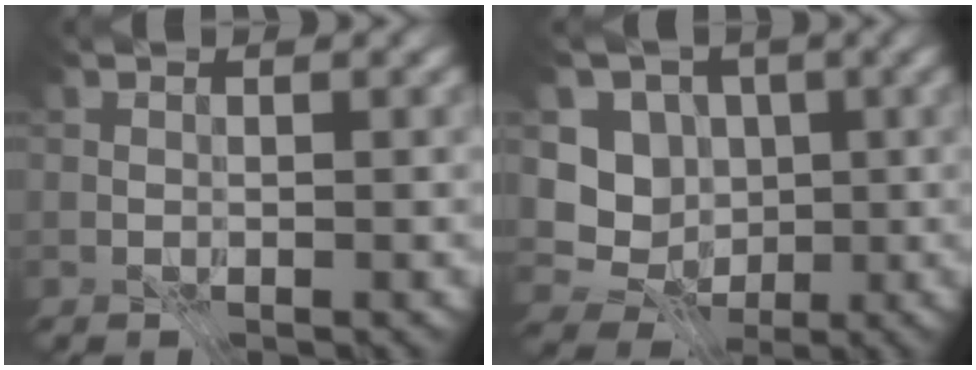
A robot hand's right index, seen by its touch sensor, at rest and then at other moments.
{"total": 5.7, "force": [-0.4, 5.1, 2.4], "torque": [-0.044, -0.021, -0.016]}